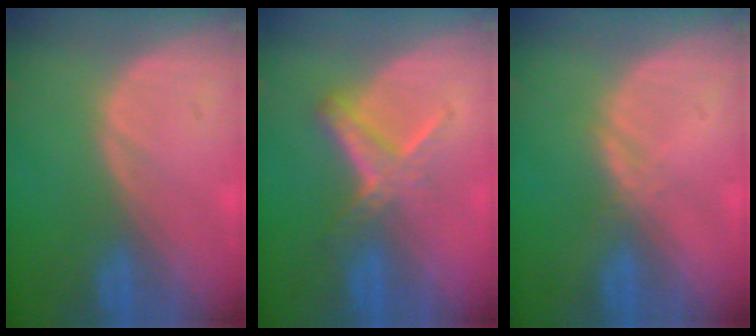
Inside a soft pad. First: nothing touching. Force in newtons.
{"total": 5.9, "press": 5.1, "slide": 3.0}
{"total": 1.1, "press": 1.1, "slide": 0.1}